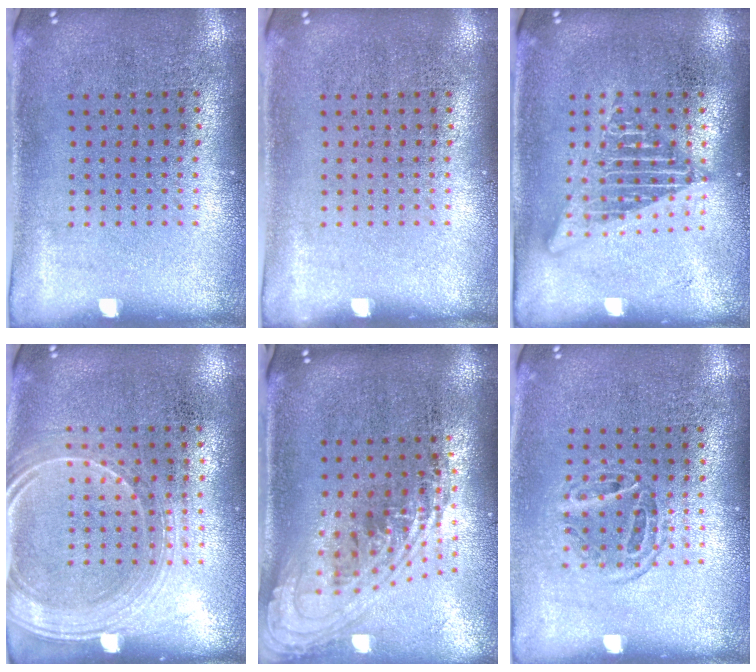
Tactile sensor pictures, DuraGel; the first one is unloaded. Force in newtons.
{"total": 0.0}
{"total": 2.6, "press": 2.6, "slide": 0.3}
{"total": 1.7, "press": 1.5, "slide": 0.8}
{"total": 2.4, "press": 1.7, "slide": 1.7}
{"total": 1.2, "press": 1.0, "slide": 0.5}